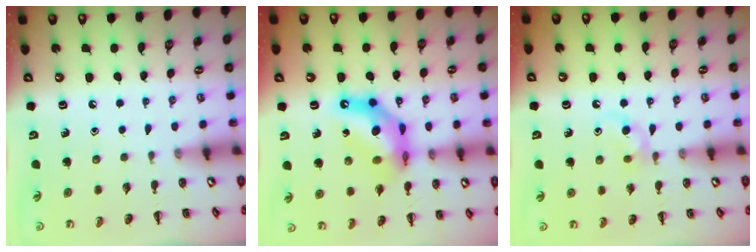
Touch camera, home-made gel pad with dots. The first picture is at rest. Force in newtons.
{"total": 12.0, "press": 11.5, "slide": 3.5}
{"total": 5.1, "press": 4.7, "slide": 1.9}